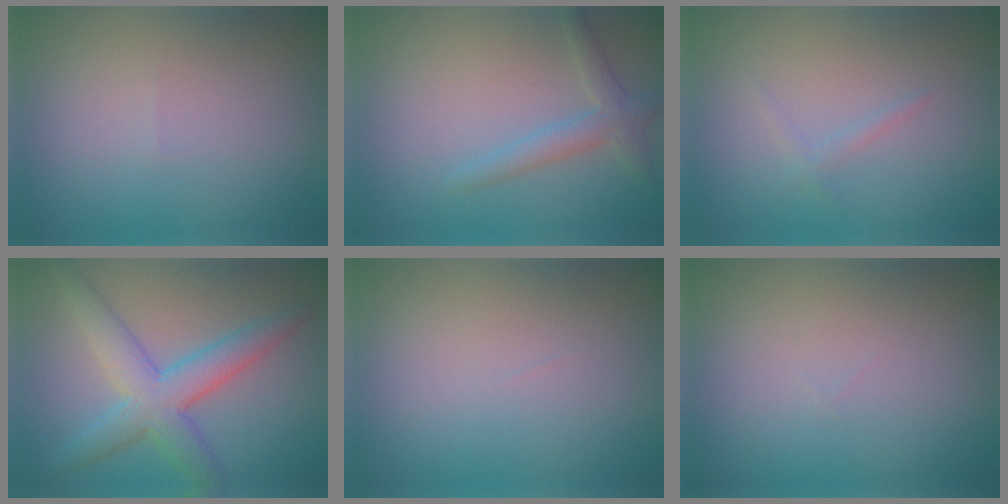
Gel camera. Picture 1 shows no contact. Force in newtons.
{"total": 2.3, "press": 2.3, "slide": 0.2}
{"total": 0.8, "press": 0.8, "slide": 0.0}
{"total": 5.7, "press": 5.7, "slide": 0.2}
{"total": 0.0}
{"total": 0.0}